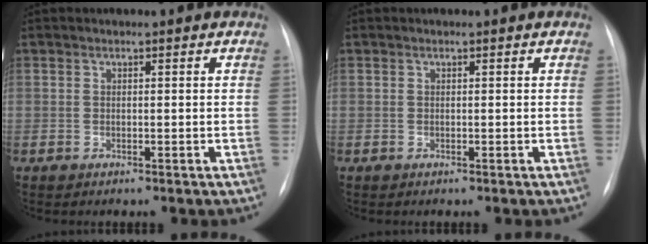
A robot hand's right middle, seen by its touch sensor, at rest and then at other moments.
{"total": 0.0}